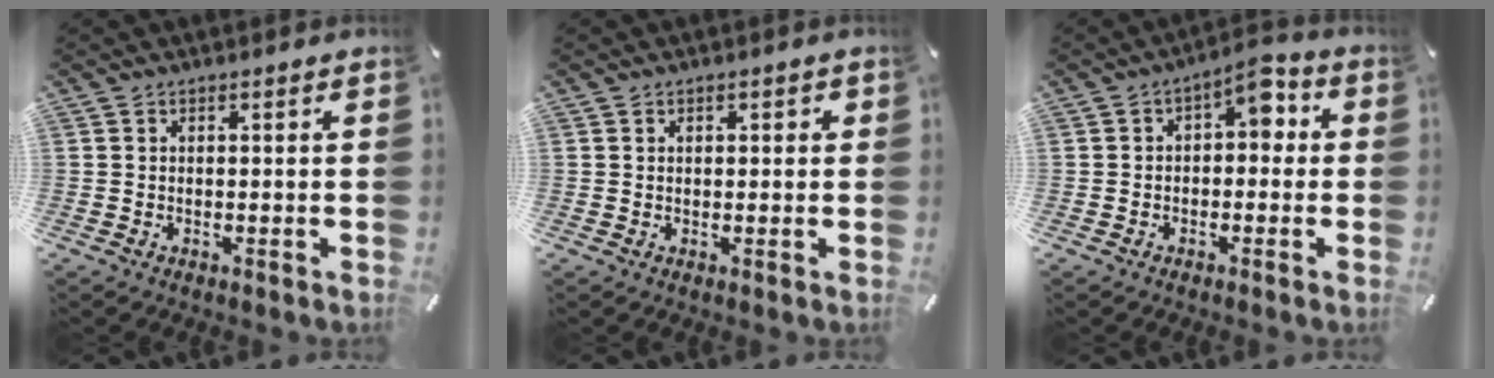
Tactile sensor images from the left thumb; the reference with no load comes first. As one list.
[{"total": 1.0, "force": [0.2, 0.7, 0.6], "torque": [-0.013, 0.006, 0.001]}, {"total": 5.3, "force": [1.2, 3.1, 4.2], "torque": [-0.061, -0.006, 0.012]}]